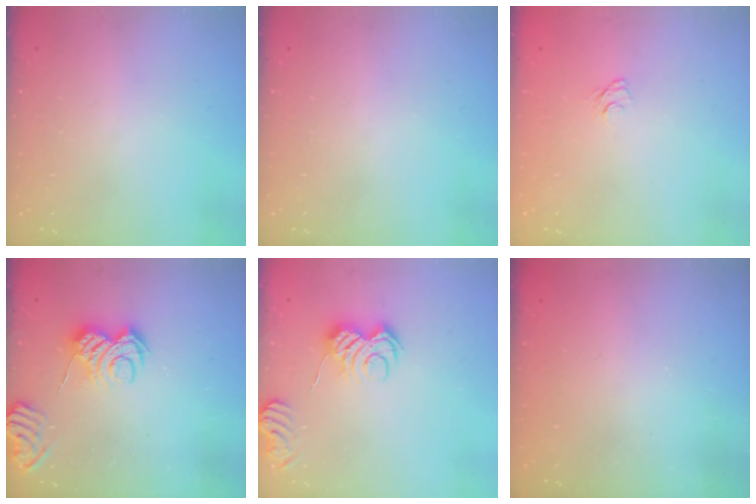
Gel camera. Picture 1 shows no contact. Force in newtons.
{"total": 0.0}
{"total": 7.4, "press": 7.3, "slide": 1.2}
{"total": 4.4, "press": 4.3, "slide": 0.6}
{"total": 6.3, "press": 6.2, "slide": 0.9}
{"total": 2.2, "press": 2.1, "slide": 0.8}